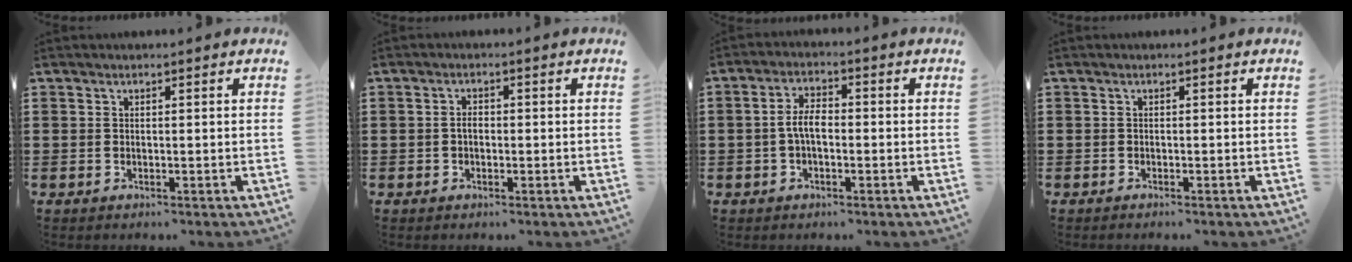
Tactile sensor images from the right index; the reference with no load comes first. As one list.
[{"total": 1.3, "force": [-0.1, 0.6, 1.2], "torque": [-0.022, 0.004, -0.003]}, {"total": 4.0, "force": [-0.6, 1.7, 3.5], "torque": [-0.078, 0.002, -0.014]}, {"total": 0.6, "force": [-0.6, -0.2, 0.0], "torque": [-0.002, -0.004, -0.011]}]